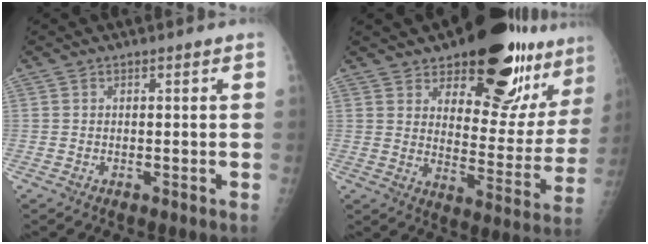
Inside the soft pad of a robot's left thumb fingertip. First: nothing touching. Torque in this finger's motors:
{"motor_torque": [2.46, 1.41, 1.44, -1.33, 0.31]}